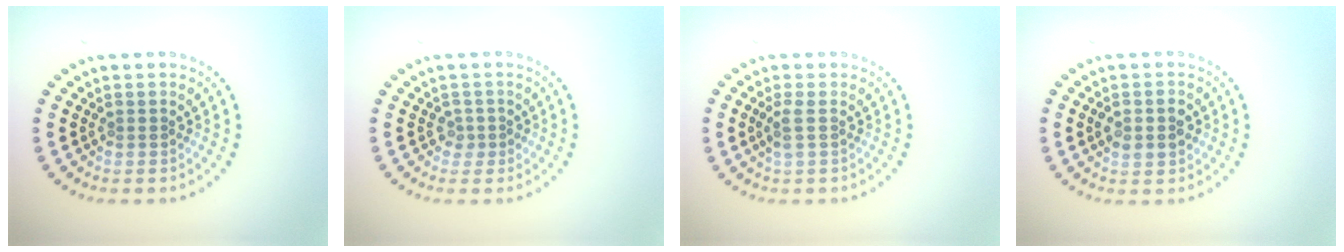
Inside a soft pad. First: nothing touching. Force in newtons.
{"total": 1.0, "press": 0.9, "slide": 0.6}
{"total": 1.3, "press": 1.1, "slide": 0.7}
{"total": 2.8, "press": 2.8, "slide": 0.0}